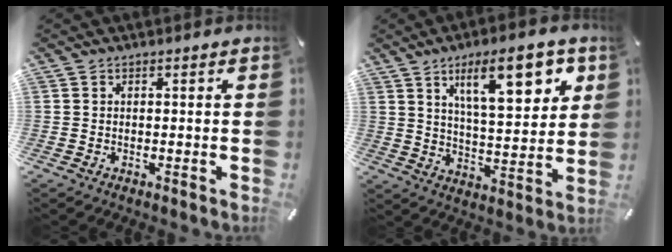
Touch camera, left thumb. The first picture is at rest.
{"total": 16.5, "force": [8.3, 6.2, 12.9], "torque": [-0.199, -0.021, 0.129]}